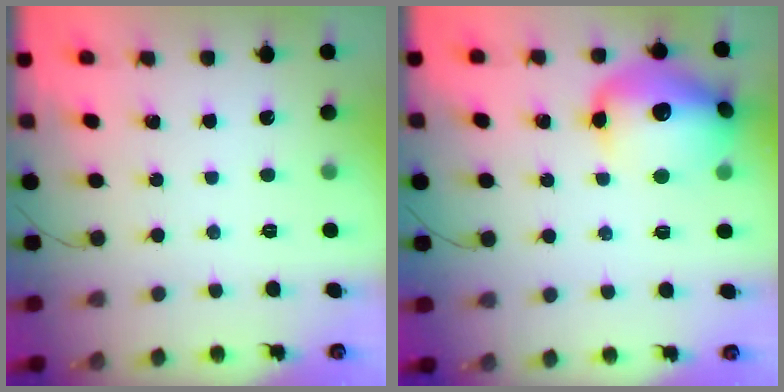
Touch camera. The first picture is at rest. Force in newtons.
{"total": 17.6, "press": 17.5, "slide": 1.8}